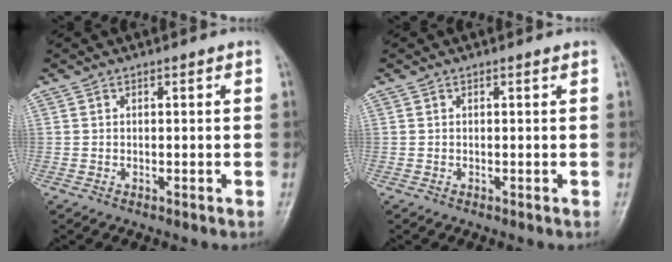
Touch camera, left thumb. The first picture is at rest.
{"total": 0.0}